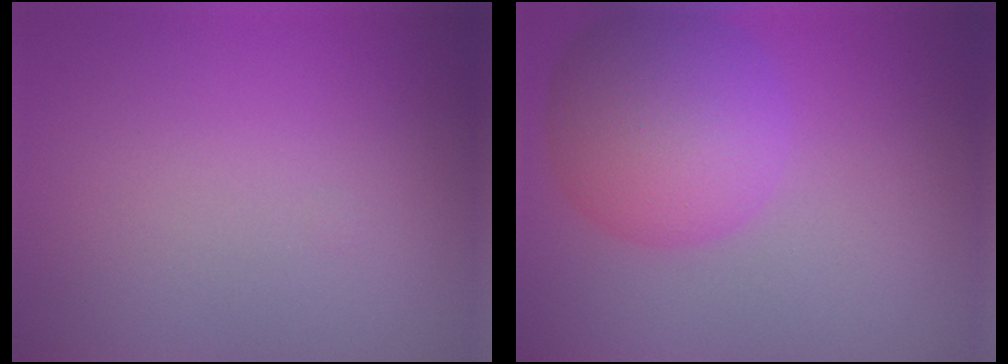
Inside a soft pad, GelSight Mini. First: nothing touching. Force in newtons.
{"total": 8.1, "press": 8.1, "slide": 0.2}